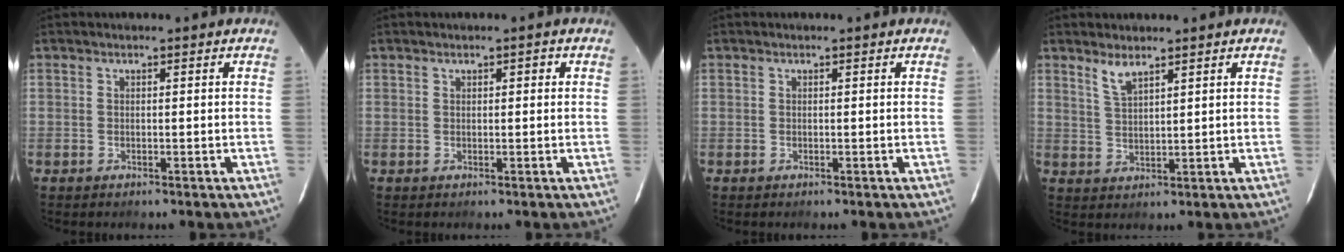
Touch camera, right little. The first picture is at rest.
{"total": 1.0, "force": [0.4, 0.6, 0.6], "torque": [-0.007, 0.005, 0.006]}
{"total": 0.0}
{"total": 3.4, "force": [2.8, 0.6, 1.9], "torque": [-0.039, 0.001, 0.056]}